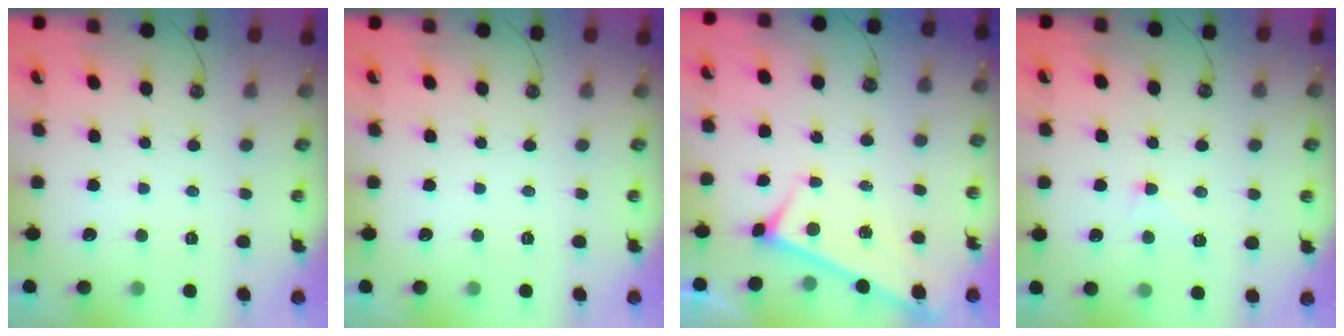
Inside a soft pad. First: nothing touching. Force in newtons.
{"total": 0.0}
{"total": 2.9, "press": 2.9, "slide": 0.3}
{"total": 1.1, "press": 1.0, "slide": 0.4}